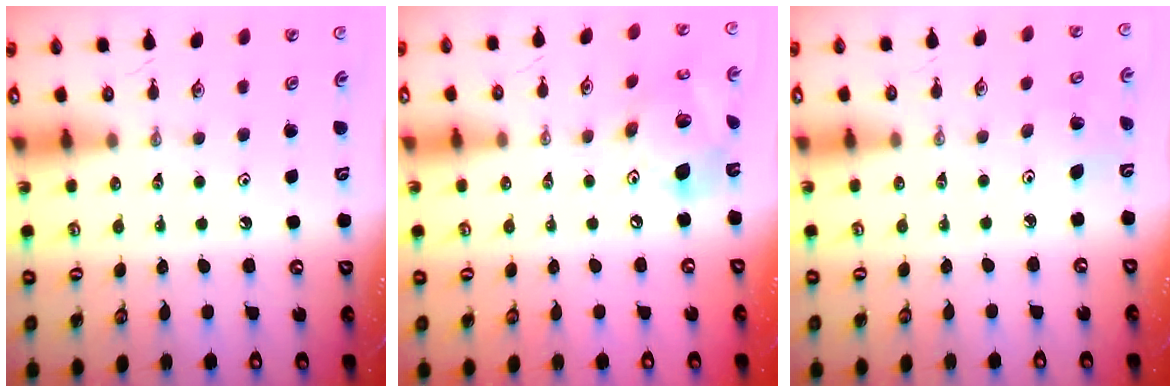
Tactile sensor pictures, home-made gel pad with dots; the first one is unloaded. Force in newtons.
{"total": 16.8, "press": 16.4, "slide": 3.4}
{"total": 2.9, "press": 2.9, "slide": 0.3}